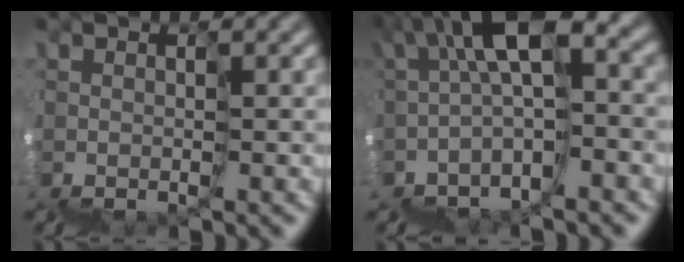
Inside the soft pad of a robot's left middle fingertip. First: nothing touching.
{"total": 5.7, "force": [0.3, 1.7, 5.4], "torque": [-0.107, 0.036, -0.007]}